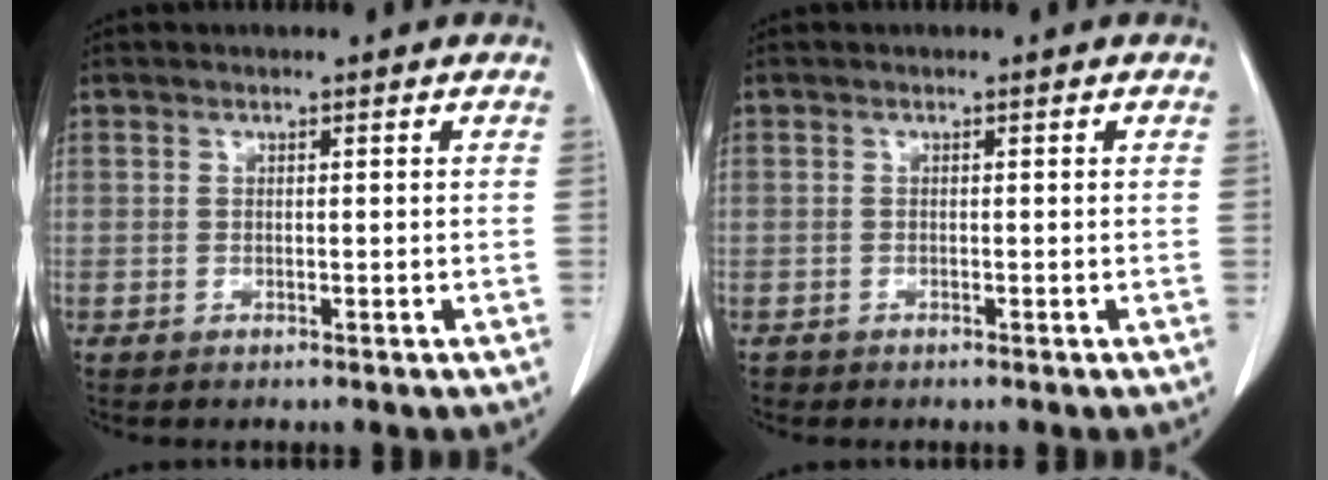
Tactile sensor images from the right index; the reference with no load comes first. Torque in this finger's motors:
{"motor_torque": [-0.19, 0.07, -0.40, -0.08]}